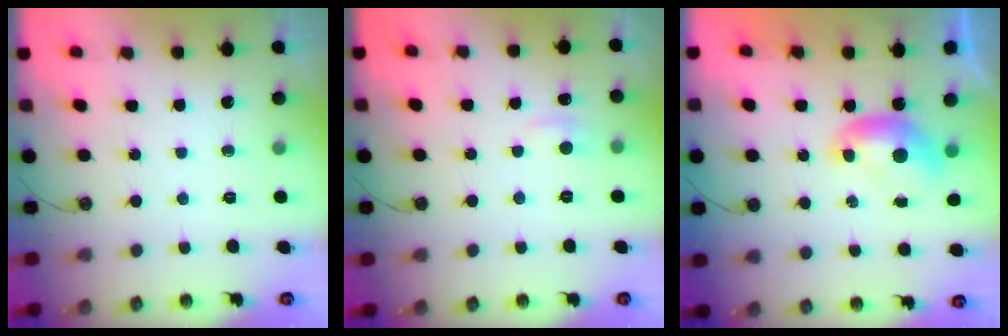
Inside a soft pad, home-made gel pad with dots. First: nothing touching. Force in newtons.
{"total": 2.5, "press": 2.4, "slide": 0.5}
{"total": 0.0}